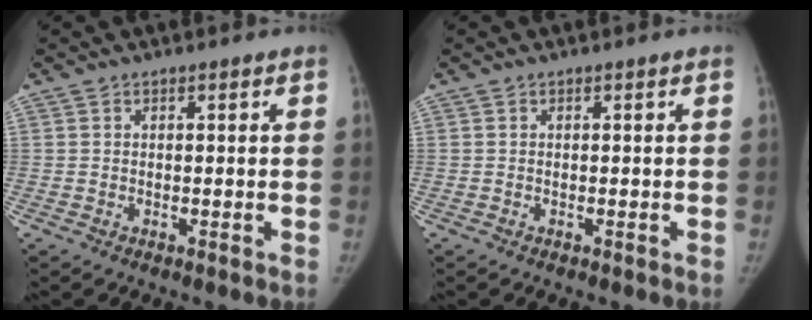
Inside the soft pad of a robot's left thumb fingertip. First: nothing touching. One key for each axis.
{"total": 0.0}